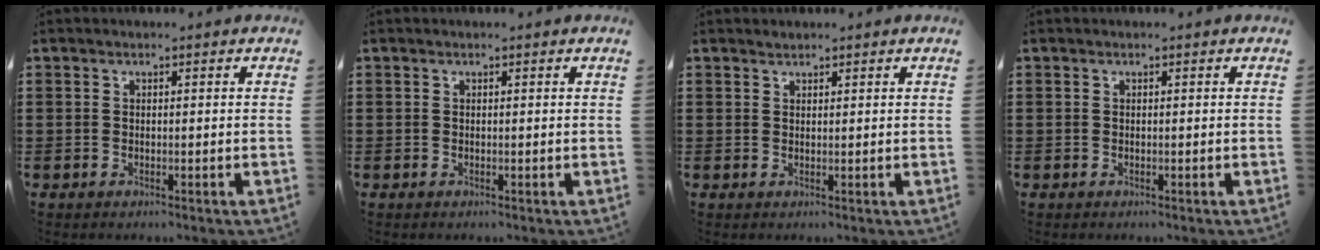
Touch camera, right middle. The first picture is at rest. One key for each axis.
{"total": 0.0}
{"total": 0.8, "fx": 0.8, "fy": 0.1, "fz": -0.2, "tx": 0.002, "ty": -0.001, "tz": 0.015}
{"total": 0.0}